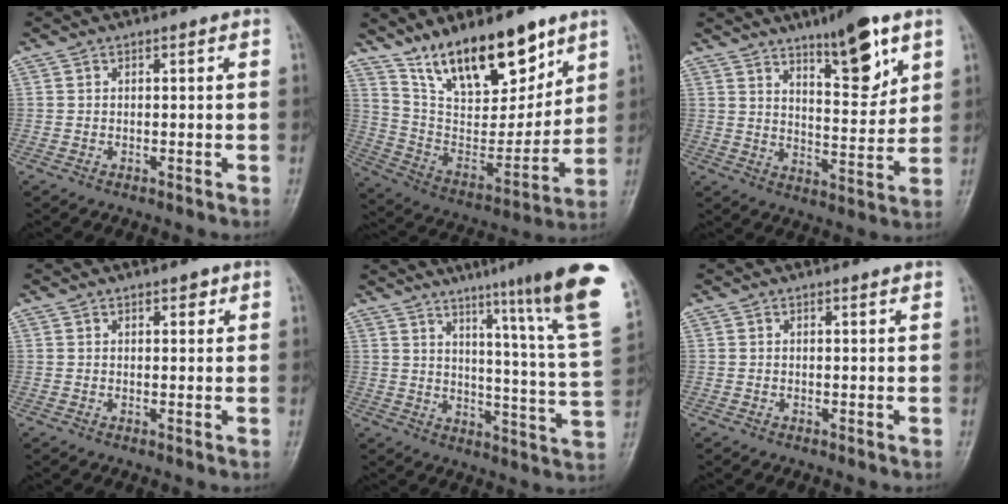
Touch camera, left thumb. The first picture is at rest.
{"total": 20.6, "force": [14.1, 8.2, 12.7], "torque": [-0.160, -0.072, 0.258]}
{"total": 12.0, "force": [7.3, 3.4, 8.9], "torque": [-0.113, -0.047, 0.116]}
{"total": 1.7, "force": [1.1, 0.8, 1.0], "torque": [-0.004, -0.004, 0.013]}
{"total": 20.9, "force": [13.9, 0.0, 15.6], "torque": [-0.191, -0.086, 0.183]}
{"total": 0.7, "force": [0.7, 0.0, 0.3], "torque": [-0.006, -0.003, 0.011]}